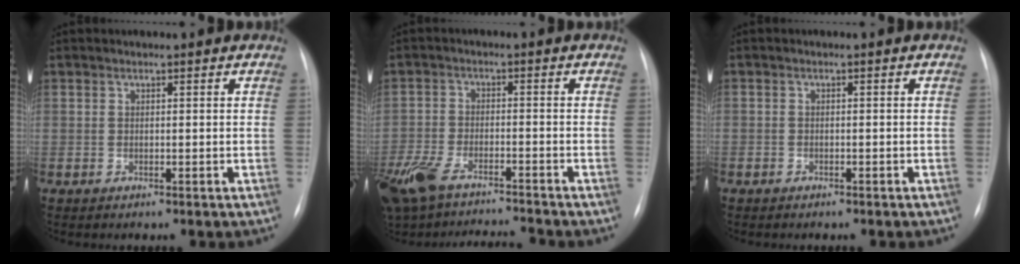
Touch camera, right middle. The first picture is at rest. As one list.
[{"total": 12.5, "force": [-10.8, 2.4, 5.7], "torque": [-0.121, 0.002, -0.184]}, {"total": 1.3, "force": [-0.8, 0.9, 0.1], "torque": [-0.008, 0.004, -0.010]}]